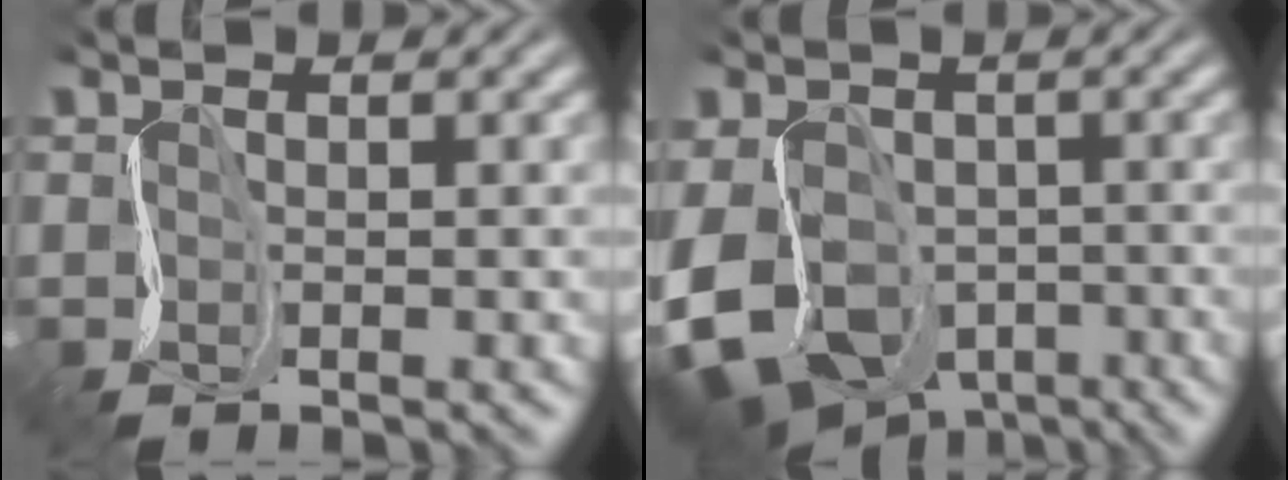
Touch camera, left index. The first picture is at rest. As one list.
[{"total": 11.4, "force": [-5.9, 7.6, 6.0], "torque": [-0.120, -0.033, -0.090]}]